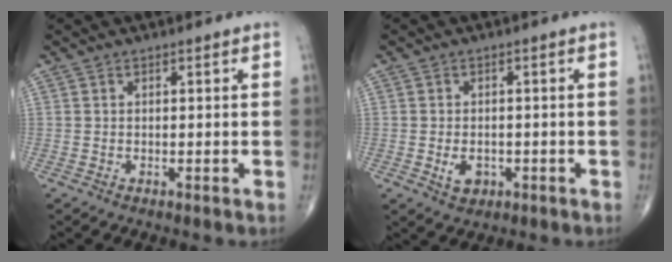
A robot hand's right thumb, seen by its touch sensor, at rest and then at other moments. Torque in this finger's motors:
{"motor_torque": [-0.12, 0.10, 0.21, 0.22, 0.07]}